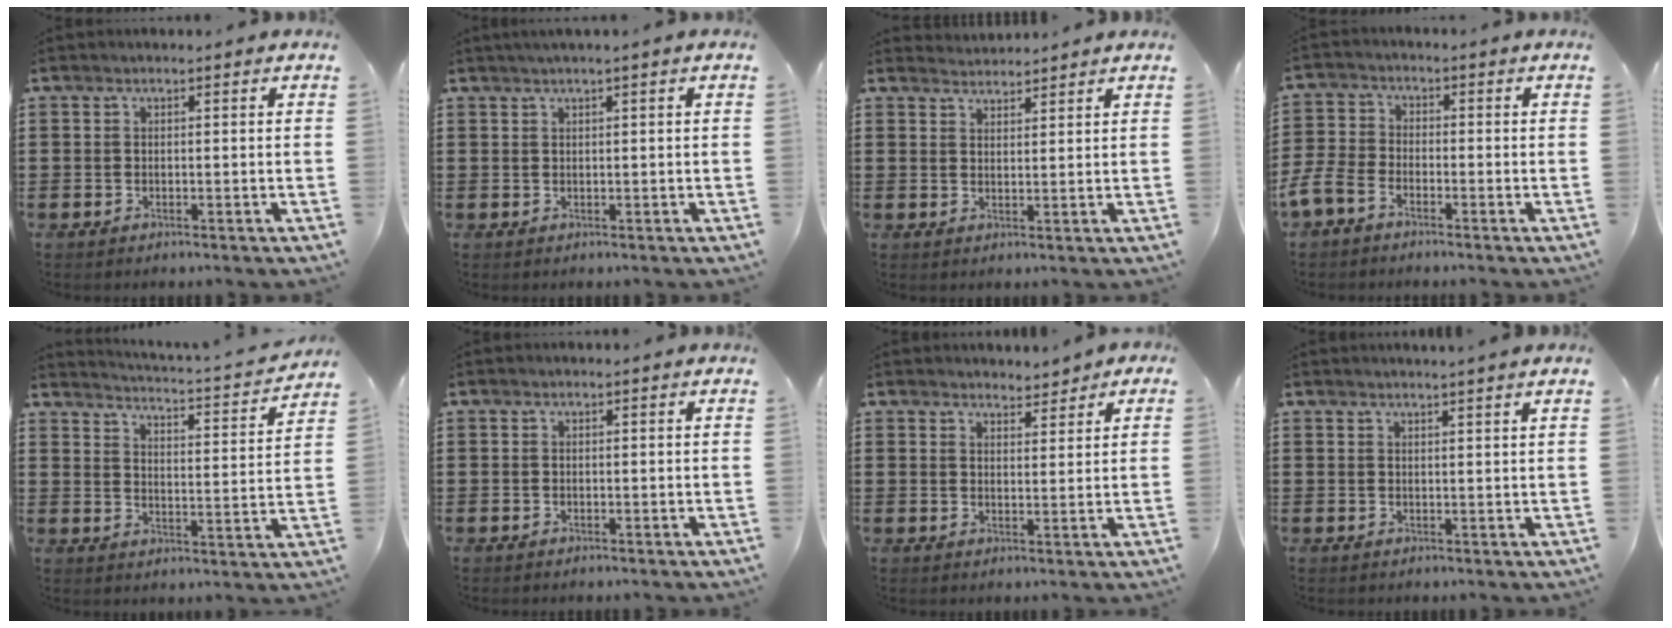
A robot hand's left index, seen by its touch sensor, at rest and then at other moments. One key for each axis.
{"total": 0.9, "fx": 0.4, "fy": -0.2, "fz": 0.8, "tx": -0.013, "ty": 0.000, "tz": 0.008}
{"total": 2.1, "fx": 2.1, "fy": 0.0, "fz": -0.5, "tx": 0.003, "ty": -0.004, "tz": 0.041}
{"total": 4.2, "fx": -3.3, "fy": 1.9, "fz": 1.9, "tx": -0.069, "ty": -0.004, "tz": -0.076}
{"total": 2.4, "fx": 2.3, "fy": -0.6, "fz": 0.5, "tx": -0.030, "ty": -0.030, "tz": 0.027}
{"total": 0.0}
{"total": 3.0, "fx": 2.8, "fy": 1.0, "fz": 0.4, "tx": -0.009, "ty": -0.002, "tz": 0.051}
{"total": 1.5, "fx": 1.4, "fy": -0.5, "fz": 0.4, "tx": -0.008, "ty": -0.002, "tz": 0.027}